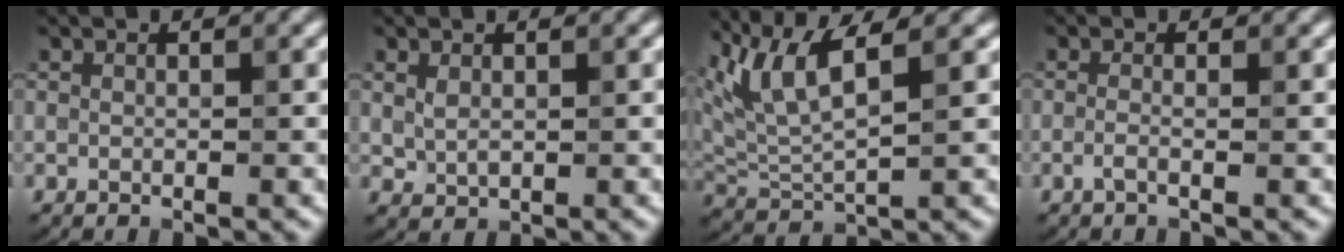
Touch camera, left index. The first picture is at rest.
{"total": 1.4, "force": [0.5, 0.9, 0.9], "torque": [-0.019, -0.002, 0.015]}
{"total": 6.2, "force": [3.4, 1.8, 4.8], "torque": [-0.109, 0.001, 0.068]}
{"total": 1.2, "force": [-0.4, 0.3, 1.1], "torque": [-0.020, -0.003, -0.012]}